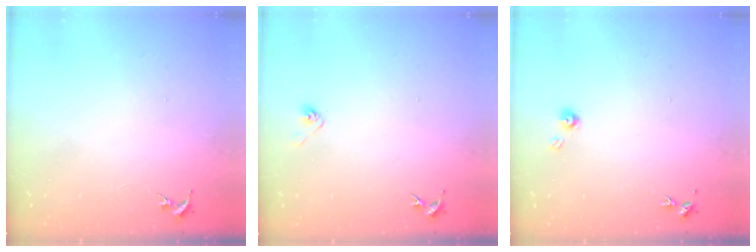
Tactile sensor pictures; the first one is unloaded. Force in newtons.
{"total": 3.8, "press": 3.7, "slide": 1.0}
{"total": 4.0, "press": 4.0, "slide": 0.3}